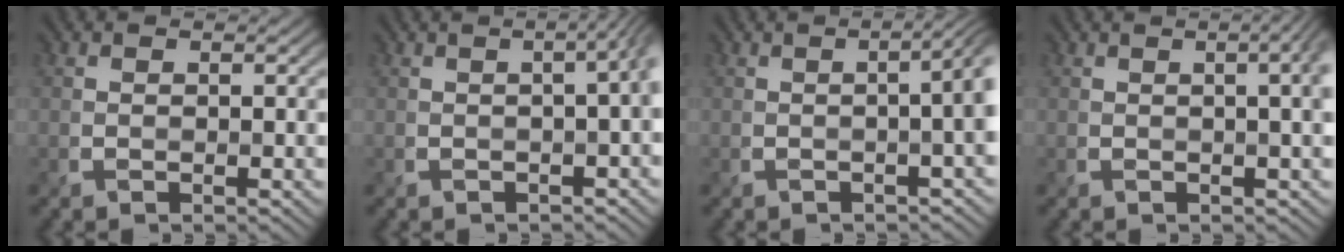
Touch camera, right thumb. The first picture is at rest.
{"total": 4.7, "force": [-0.4, 1.7, 4.4], "torque": [-0.031, 0.008, -0.002]}
{"total": 5.4, "force": [-0.3, 1.9, 5.1], "torque": [-0.034, 0.011, -0.007]}
{"total": 4.5, "force": [0.5, 1.3, 4.3], "torque": [-0.035, 0.016, 0.005]}